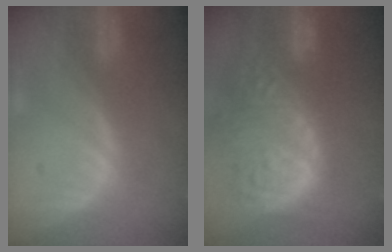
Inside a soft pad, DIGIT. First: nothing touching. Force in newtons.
{"total": 15.4, "press": 12.7, "slide": 8.7}